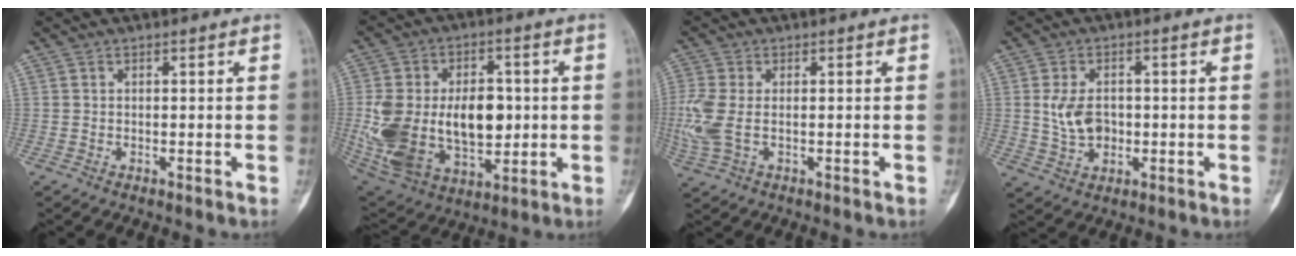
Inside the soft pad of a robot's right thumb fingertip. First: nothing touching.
{"total": 23.3, "force": [-0.1, 14.8, 18.1], "torque": [-0.337, -0.001, 0.027]}
{"total": 6.8, "force": [-0.4, 3.9, 5.6], "torque": [-0.163, -0.004, -0.006]}
{"total": 6.9, "force": [0.1, 4.8, 4.9], "torque": [-0.081, 0.001, 0.009]}